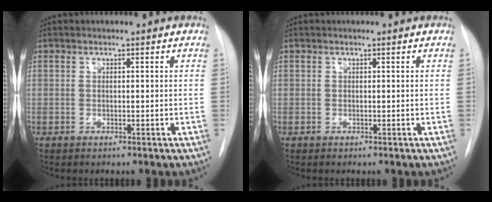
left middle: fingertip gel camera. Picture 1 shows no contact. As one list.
[{"total": 0.0}]